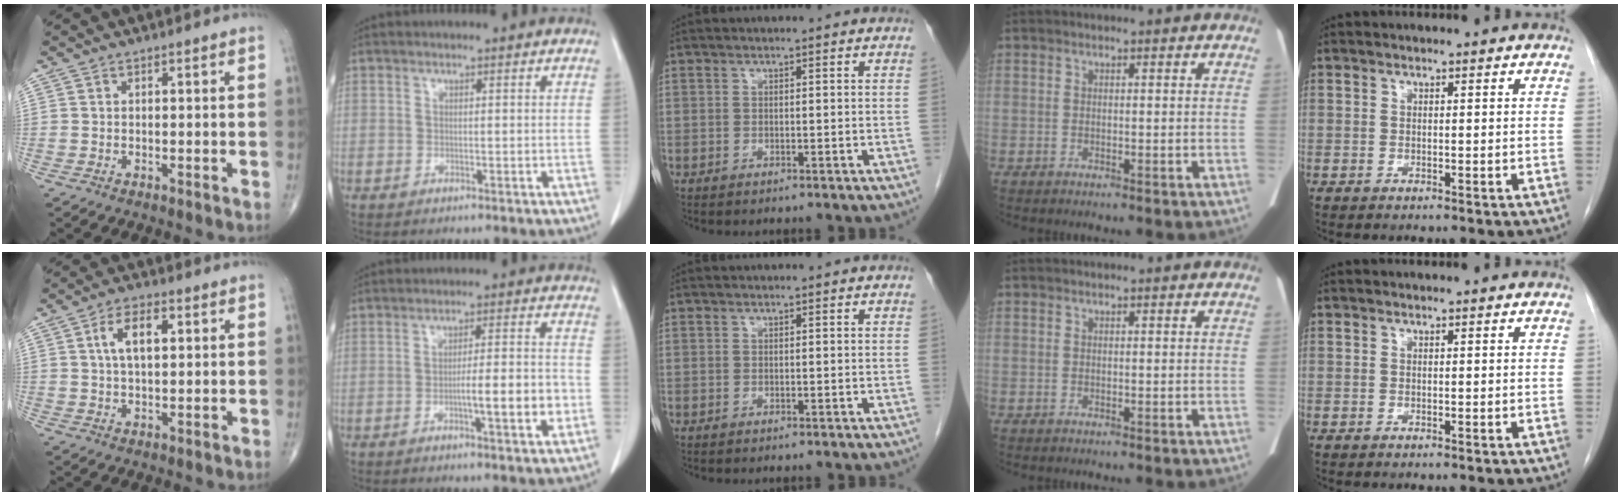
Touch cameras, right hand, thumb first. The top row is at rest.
{"thumb": {"total": 6.9, "force": [1.7, 3.4, 5.7], "torque": [-0.099, 0.005, 0.029]}, "index": {"total": 8.6, "force": [-2.3, 1.2, 8.2], "torque": [-0.126, 0.010, -0.033]}}